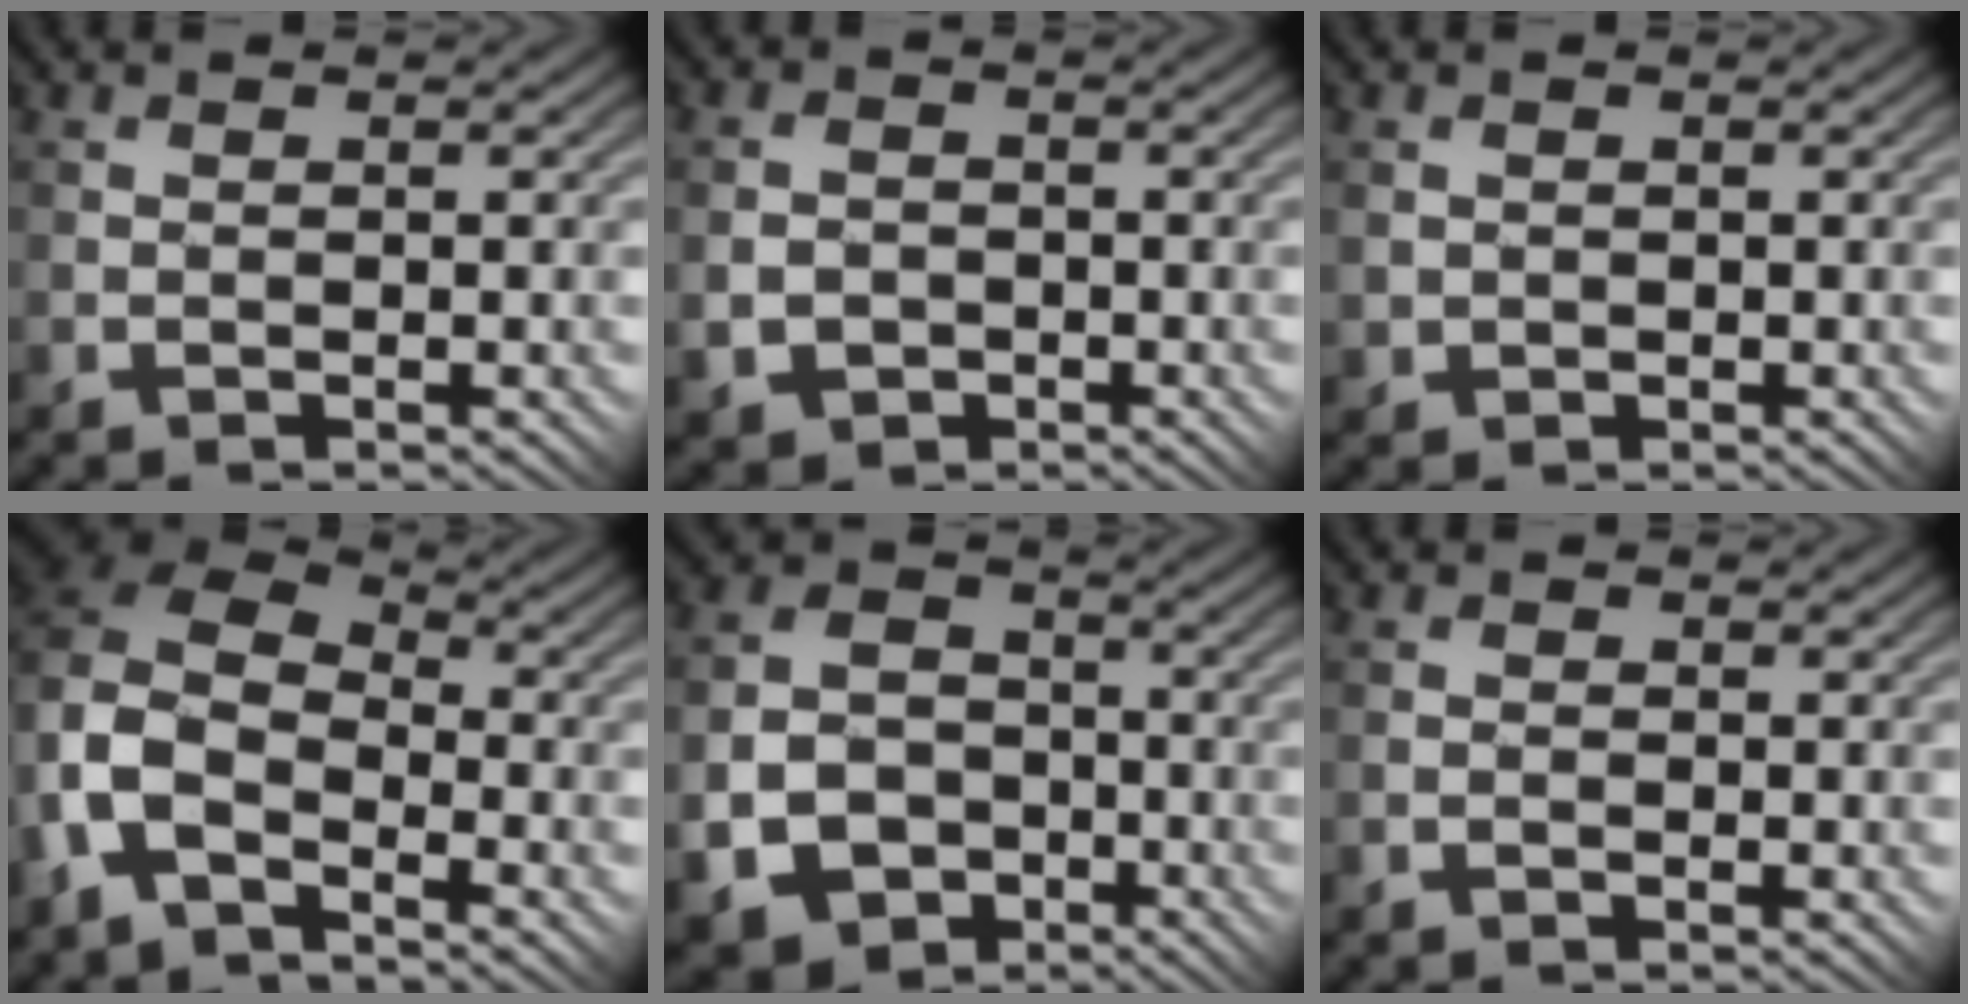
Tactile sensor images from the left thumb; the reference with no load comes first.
{"total": 3.4, "force": [-0.9, 3.1, 1.1], "torque": [-0.026, -0.008, -0.026]}
{"total": 1.5, "force": [0.4, 1.4, 0.2], "torque": [-0.011, -0.006, 0.008]}
{"total": 11.0, "force": [-4.2, 7.3, 7.1], "torque": [-0.172, -0.025, -0.078]}
{"total": 8.3, "force": [-3.6, 6.6, 3.6], "torque": [-0.087, -0.030, -0.082]}
{"total": 0.7, "force": [-0.3, 0.6, 0.2], "torque": [0.007, 0.002, -0.010]}